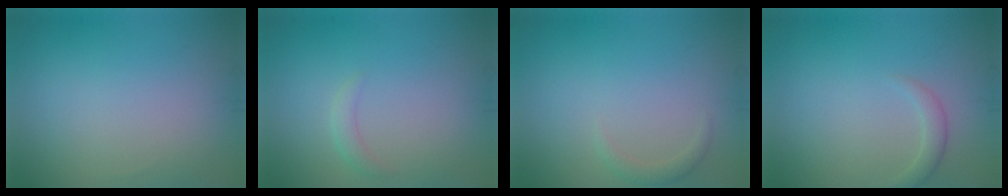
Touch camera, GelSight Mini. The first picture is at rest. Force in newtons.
{"total": 1.1, "press": 1.1, "slide": 0.0}
{"total": 1.1, "press": 1.1, "slide": 0.1}
{"total": 1.3, "press": 1.3, "slide": 0.0}